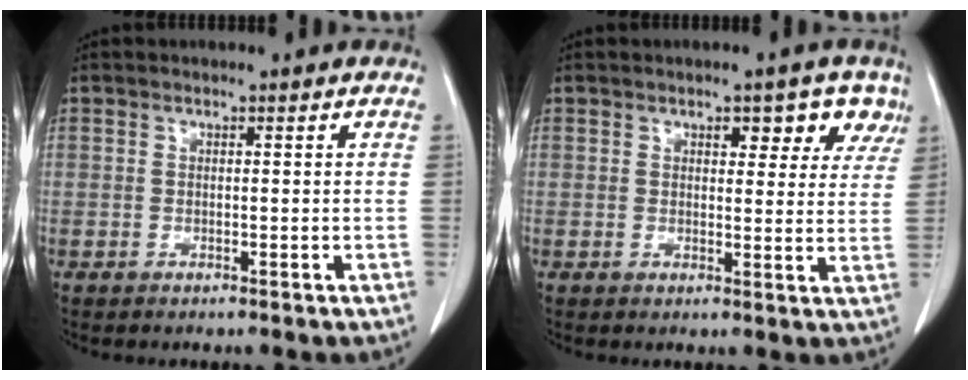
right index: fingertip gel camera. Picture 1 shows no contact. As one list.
[{"total": 5.5, "force": [3.2, 2.9, 3.3], "torque": [-0.021, 0.005, 0.035]}]